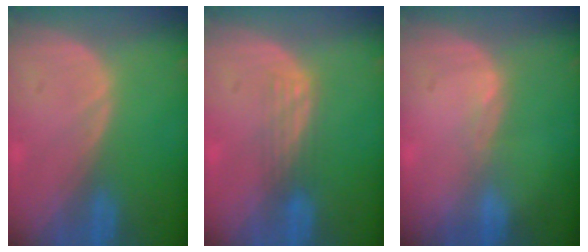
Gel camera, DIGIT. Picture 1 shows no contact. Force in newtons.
{"total": 2.9, "press": 2.5, "slide": 1.5}
{"total": 1.0, "press": 0.7, "slide": 0.7}